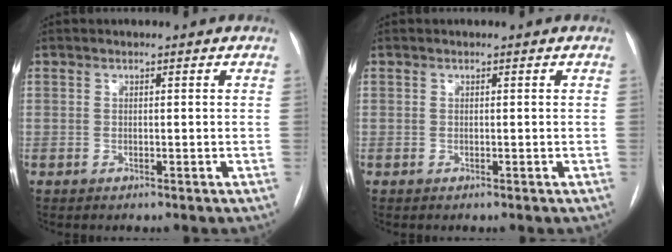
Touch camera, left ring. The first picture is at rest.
{"total": 0.0}